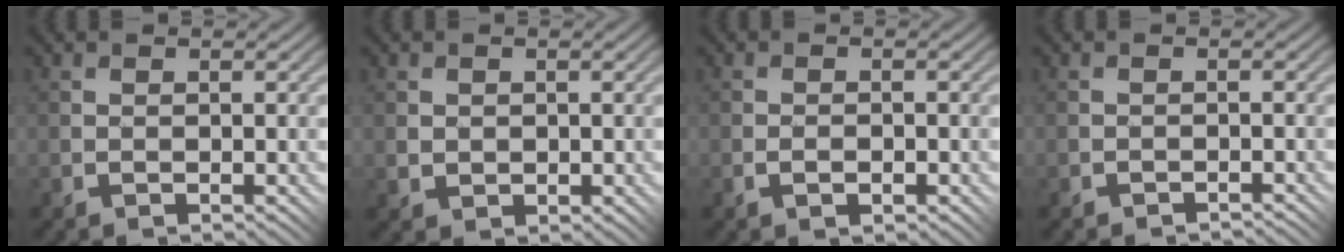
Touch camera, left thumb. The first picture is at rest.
{"total": 1.7, "force": [0.4, 1.6, 0.4], "torque": [-0.012, -0.005, 0.011]}
{"total": 1.5, "force": [-0.7, 0.8, 1.0], "torque": [-0.012, 0.003, -0.013]}
{"total": 1.1, "force": [-0.7, -0.5, -0.7], "torque": [0.014, 0.008, -0.019]}